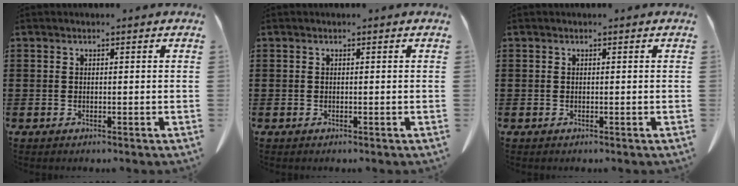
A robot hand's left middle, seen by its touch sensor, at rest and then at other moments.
{"total": 0.0}
{"total": 0.0}